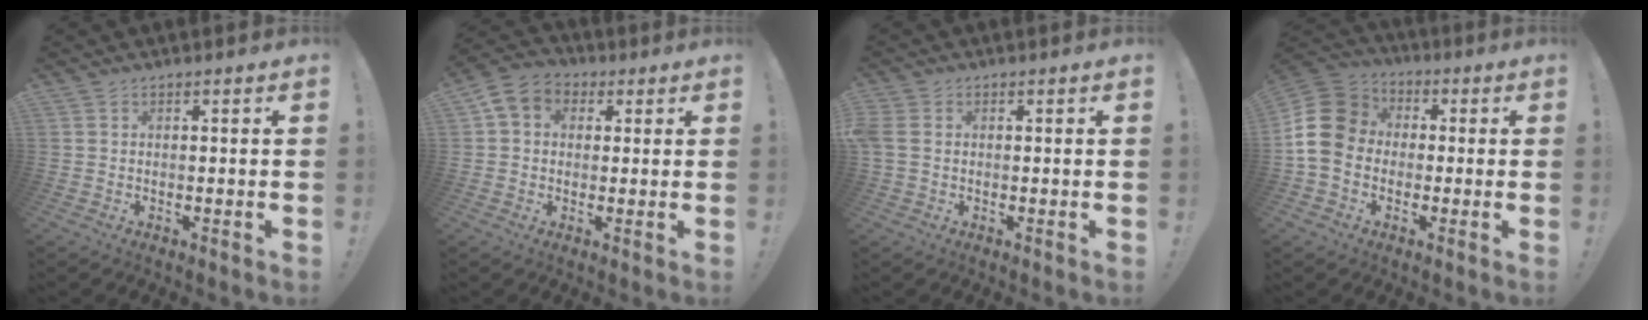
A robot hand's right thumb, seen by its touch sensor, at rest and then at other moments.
{"total": 7.3, "force": [1.8, 6.1, 3.4], "torque": [-0.055, 0.007, 0.041]}
{"total": 3.7, "force": [0.2, 2.8, 2.5], "torque": [-0.065, 0.005, 0.006]}
{"total": 14.2, "force": [-0.4, 12.0, 7.6], "torque": [-0.141, 0.021, -0.003]}